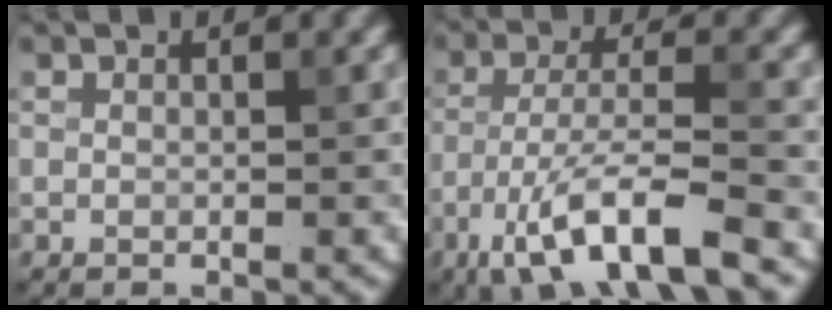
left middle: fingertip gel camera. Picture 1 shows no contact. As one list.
[{"total": 8.4, "force": [-5.1, 1.9, 6.4], "torque": [-0.116, -0.003, -0.094]}]